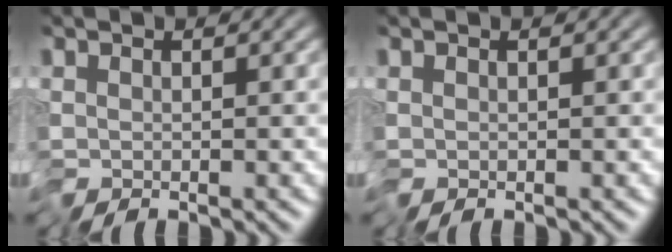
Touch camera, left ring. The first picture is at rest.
{"total": 0.0}